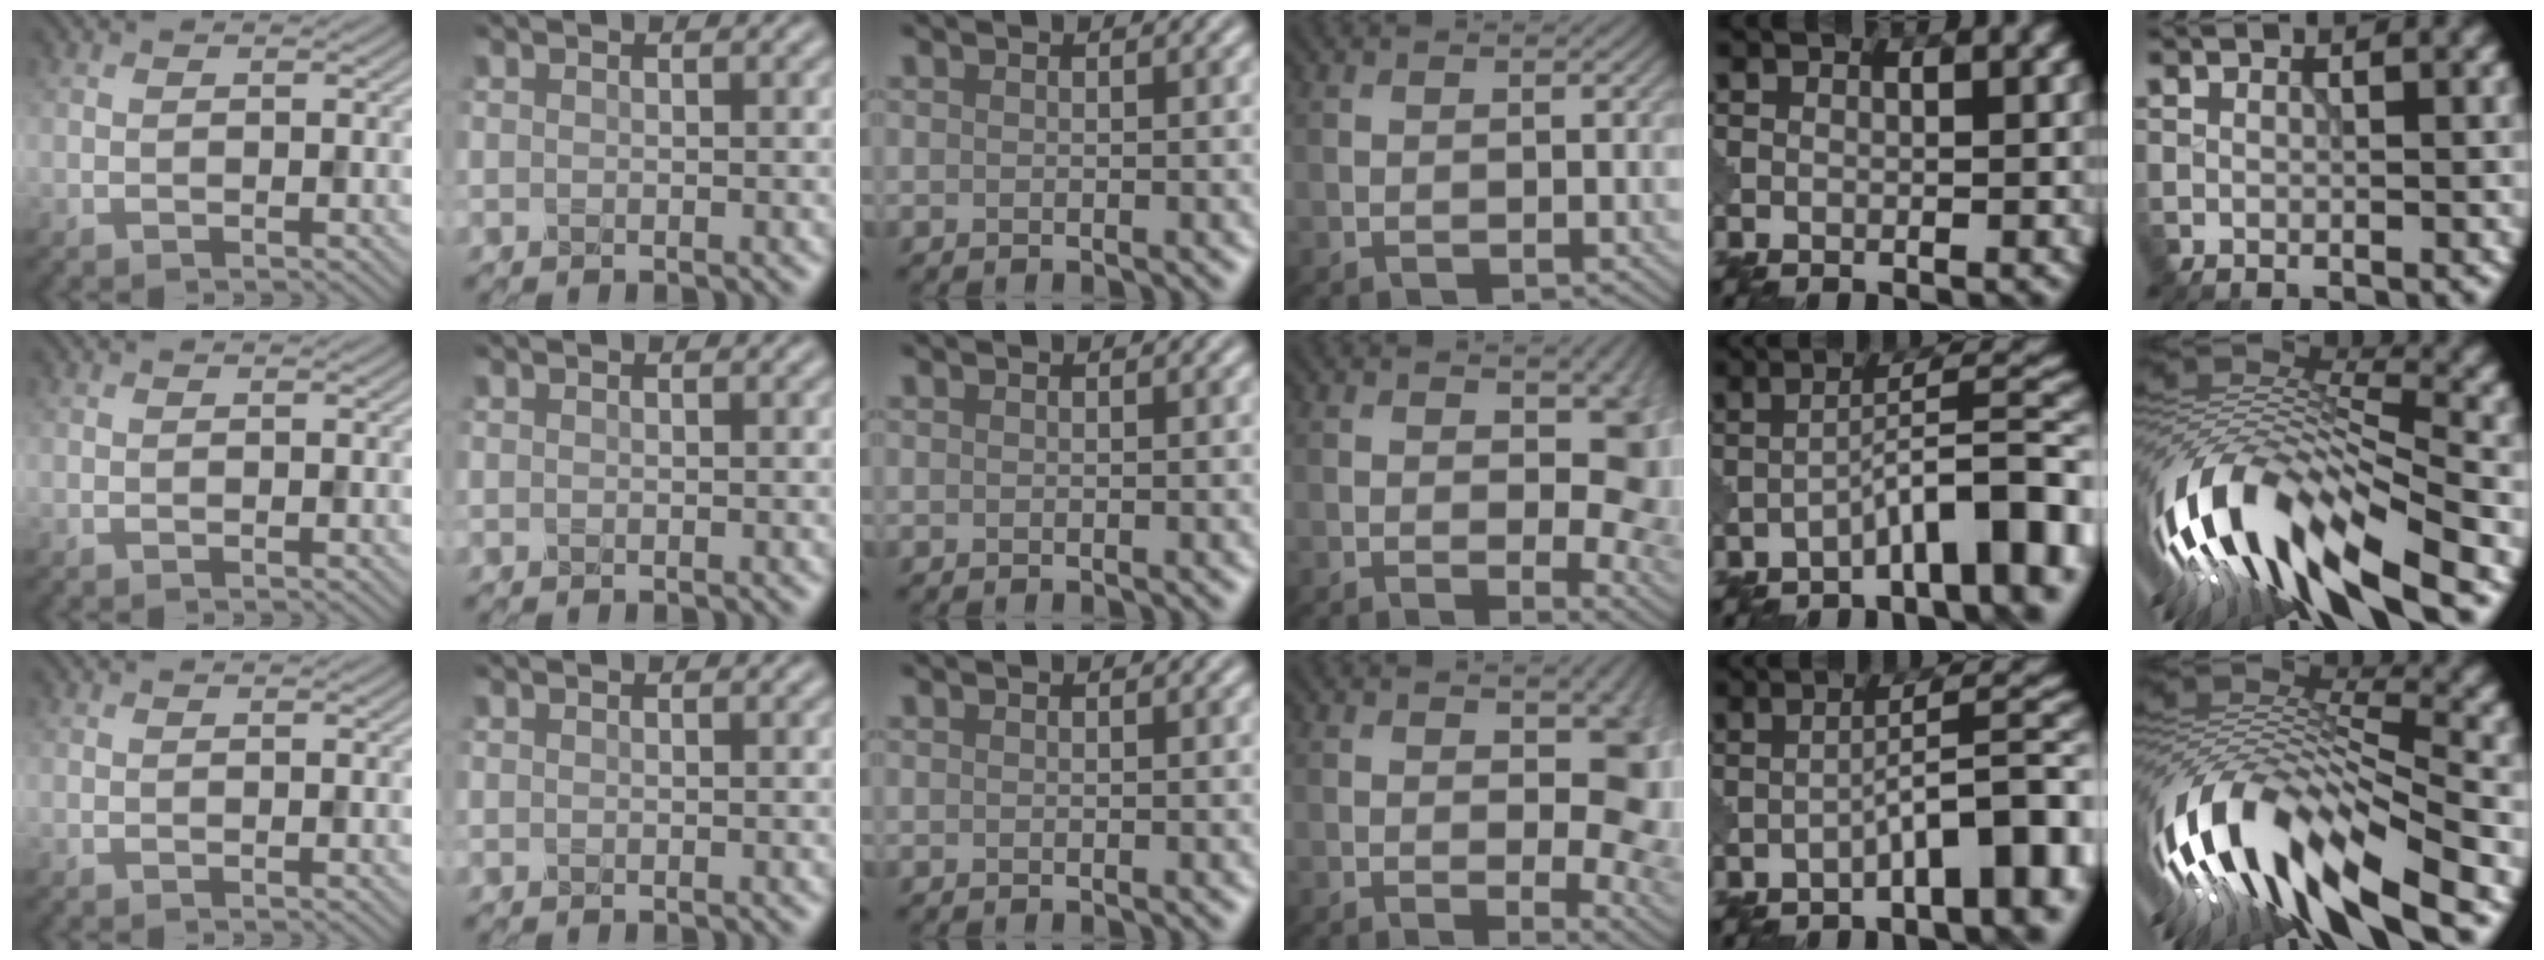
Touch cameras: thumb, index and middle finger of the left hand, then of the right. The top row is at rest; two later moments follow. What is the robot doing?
{"motion": "shake", "object": "medicine bottle"}